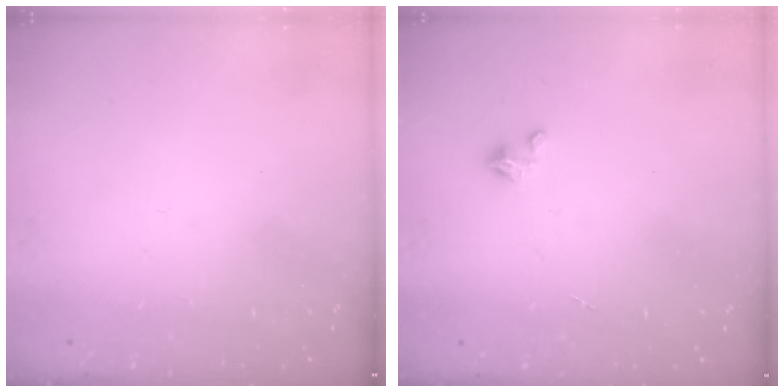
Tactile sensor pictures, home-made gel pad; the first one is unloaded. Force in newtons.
{"total": 1.4, "press": 1.4, "slide": 0.3}